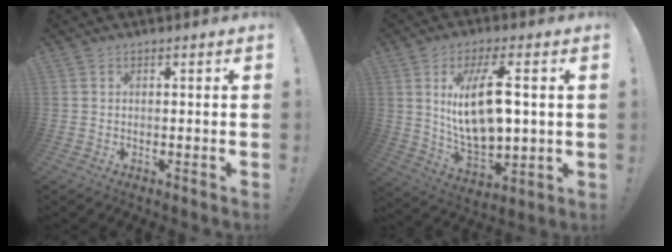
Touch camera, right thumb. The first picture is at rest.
{"total": 16.9, "force": [3.7, 7.3, 14.8], "torque": [-0.265, -0.011, 0.053]}